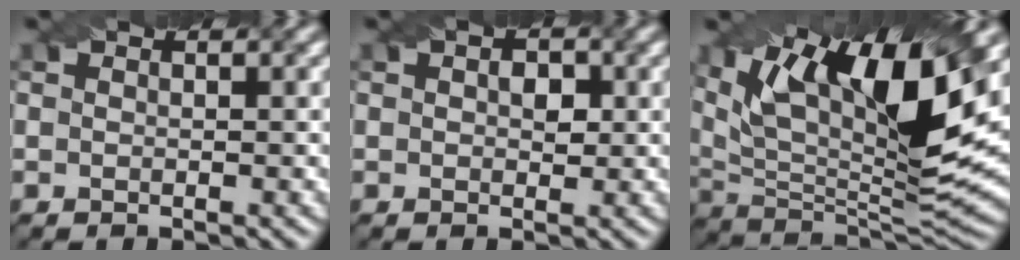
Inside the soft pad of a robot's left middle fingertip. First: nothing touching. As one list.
[{"total": 1.8, "force": [0.4, 1.2, 1.3], "torque": [-0.019, 0.001, 0.005]}, {"total": 15.0, "force": [6.8, 4.8, 12.5], "torque": [-0.227, 0.002, 0.125]}]